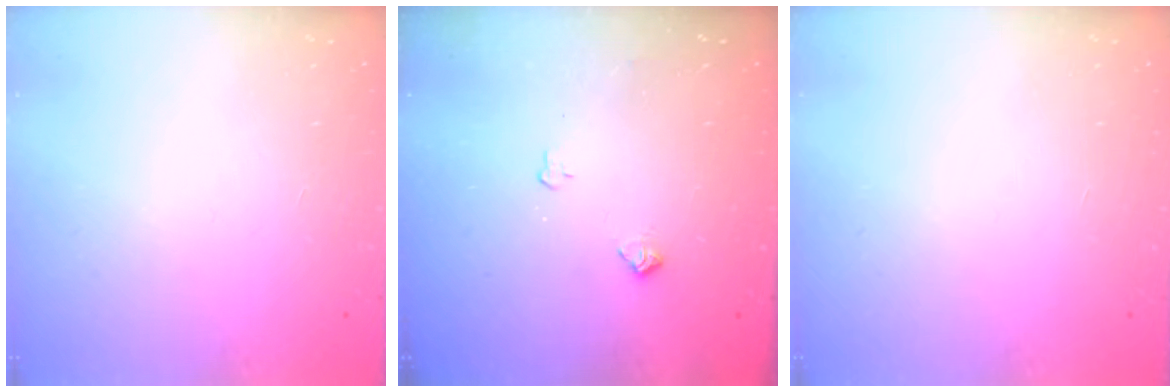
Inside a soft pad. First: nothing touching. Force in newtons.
{"total": 5.7, "press": 5.7, "slide": 0.7}
{"total": 0.0}